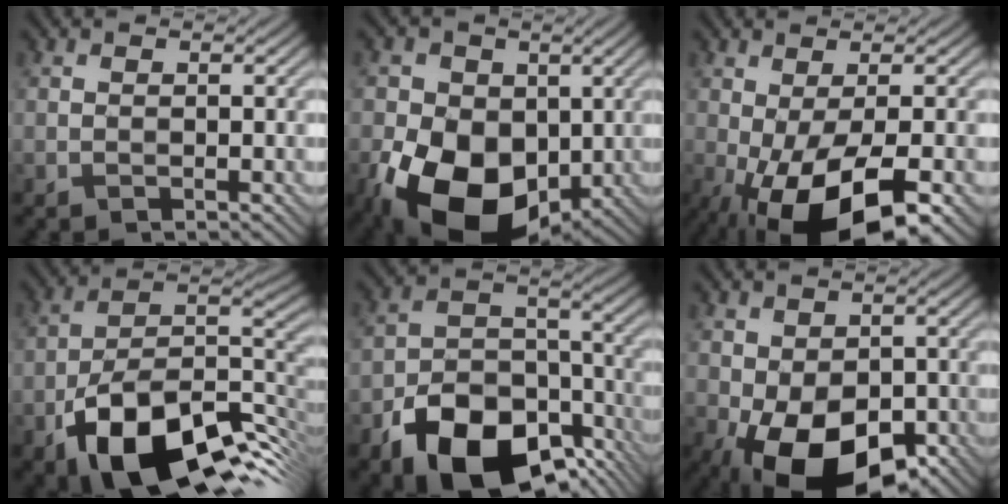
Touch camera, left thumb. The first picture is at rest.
{"total": 14.2, "force": [-3.4, 9.8, 9.7], "torque": [-0.185, -0.025, -0.066]}
{"total": 13.9, "force": [-5.8, 5.4, 11.5], "torque": [-0.202, -0.024, -0.079]}
{"total": 17.1, "force": [-8.8, 8.5, 12.0], "torque": [-0.204, -0.028, -0.143]}
{"total": 15.2, "force": [-9.2, 8.6, 8.5], "torque": [-0.165, -0.034, -0.155]}
{"total": 12.6, "force": [-5.3, 7.2, 8.8], "torque": [-0.143, -0.034, -0.075]}